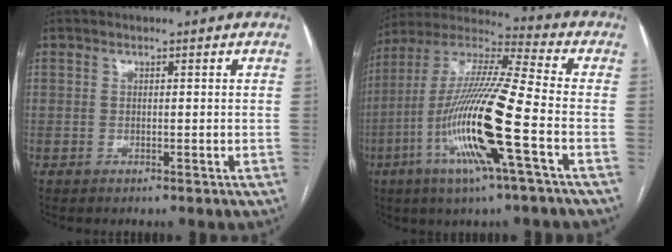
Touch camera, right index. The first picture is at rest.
{"total": 18.5, "force": [-5.9, 0.4, 17.6], "torque": [-0.359, -0.013, -0.117]}